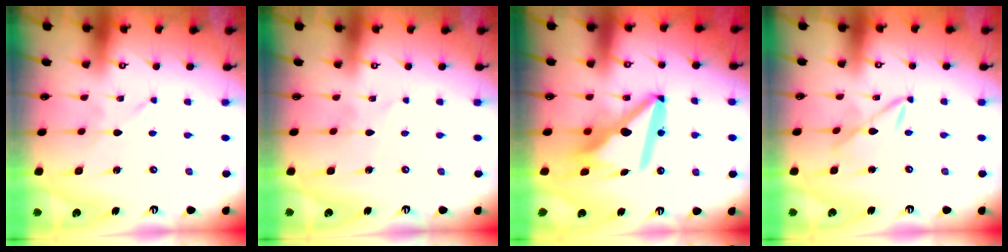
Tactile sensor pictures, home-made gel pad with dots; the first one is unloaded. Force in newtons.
{"total": 2.7, "press": 2.7, "slide": 0.3}
{"total": 15.3, "press": 15.1, "slide": 1.9}
{"total": 6.6, "press": 6.6, "slide": 0.4}